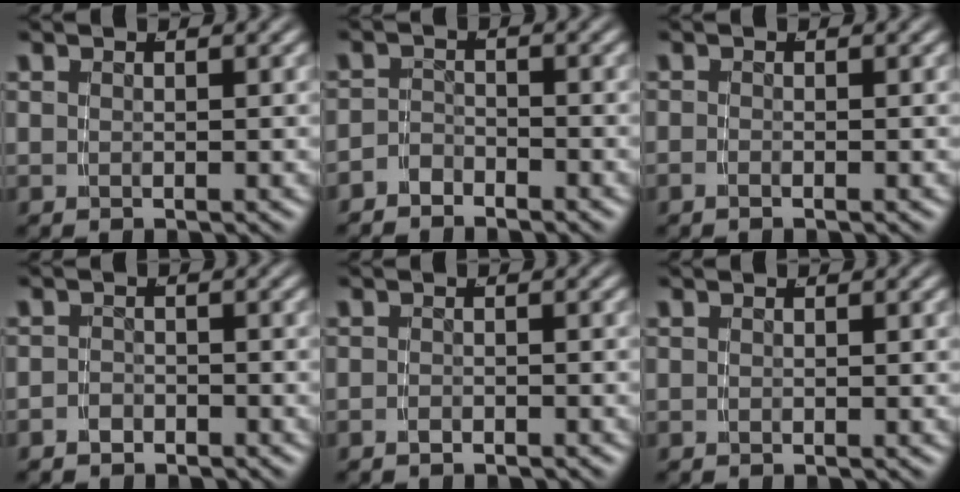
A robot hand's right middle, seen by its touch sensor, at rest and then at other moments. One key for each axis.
{"total": 2.5, "fx": -2.4, "fy": 0.8, "fz": 0.1, "tx": -0.003, "ty": -0.011, "tz": -0.039}
{"total": 0.8, "fx": -0.8, "fy": -0.1, "fz": 0.3, "tx": -0.008, "ty": -0.004, "tz": -0.014}
{"total": 1.8, "fx": -1.7, "fy": 0.6, "fz": -0.1, "tx": 0.001, "ty": -0.009, "tz": -0.025}
{"total": 1.1, "fx": -1.1, "fy": -0.1, "fz": 0.1, "tx": -0.004, "ty": -0.004, "tz": -0.015}
{"total": 0.0}